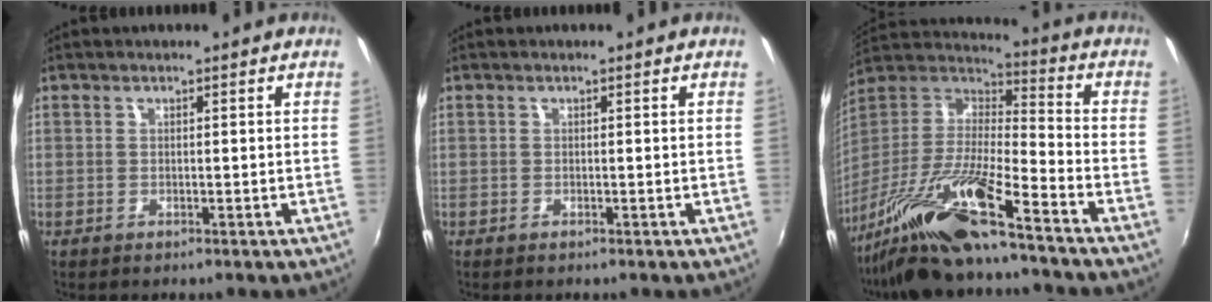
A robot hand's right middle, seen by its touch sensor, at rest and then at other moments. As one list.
[{"total": 0.0}, {"total": 18.1, "force": [-13.1, 1.5, 12.4], "torque": [-0.246, -0.014, -0.257]}]